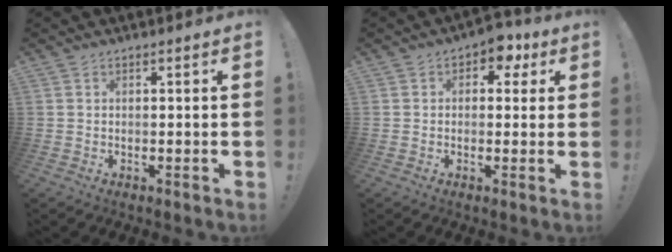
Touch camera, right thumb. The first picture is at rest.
{"total": 5.1, "force": [1.7, 3.7, 2.9], "torque": [-0.027, -0.008, 0.027]}